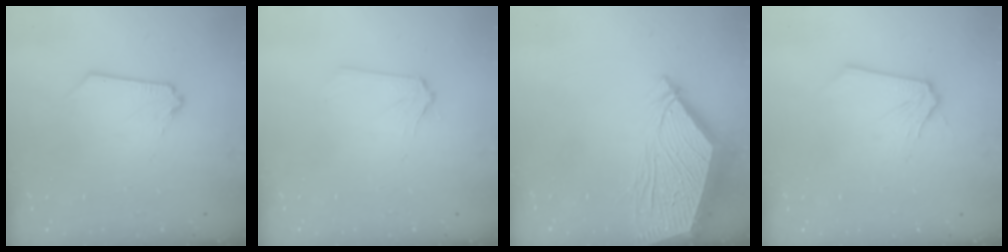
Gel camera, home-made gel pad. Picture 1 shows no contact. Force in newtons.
{"total": 2.2, "press": 2.2, "slide": 0.3}
{"total": 8.4, "press": 8.3, "slide": 0.9}
{"total": 0.0}